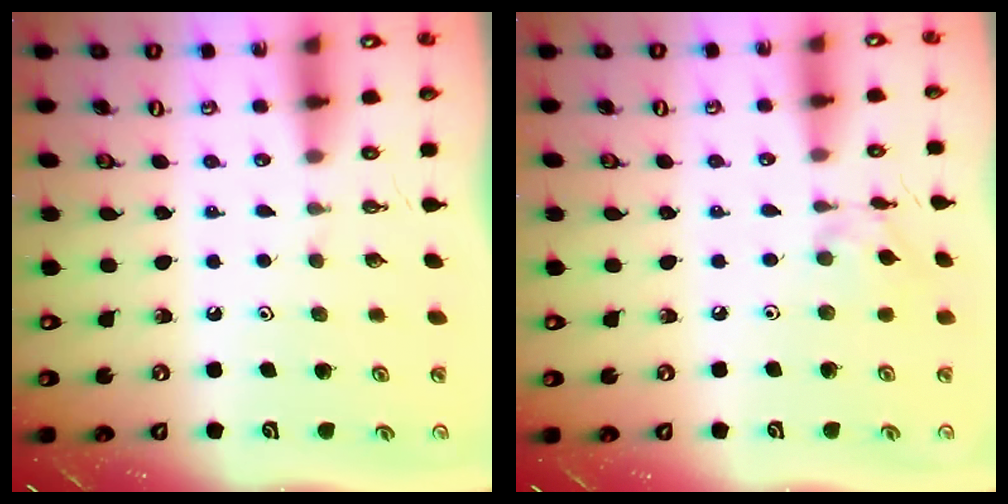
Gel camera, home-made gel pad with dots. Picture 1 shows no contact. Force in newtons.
{"total": 5.2, "press": 5.2, "slide": 0.3}